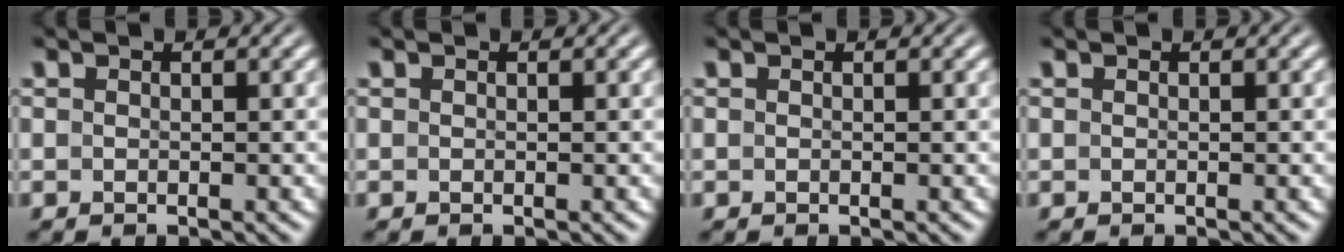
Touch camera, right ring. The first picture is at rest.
{"total": 0.0}
{"total": 0.0}
{"total": 0.0}